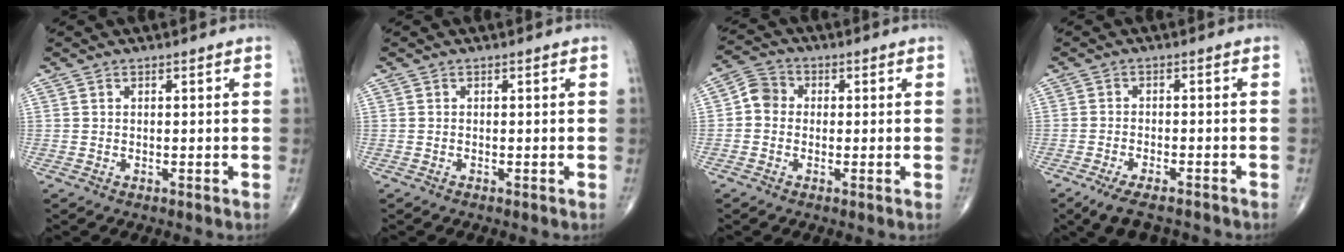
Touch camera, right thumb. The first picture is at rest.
{"total": 0.0}
{"total": 4.5, "force": [-0.3, 4.0, 2.0], "torque": [-0.021, 0.013, -0.018]}
{"total": 6.2, "force": [-4.7, 2.2, 3.4], "torque": [-0.060, 0.012, -0.079]}